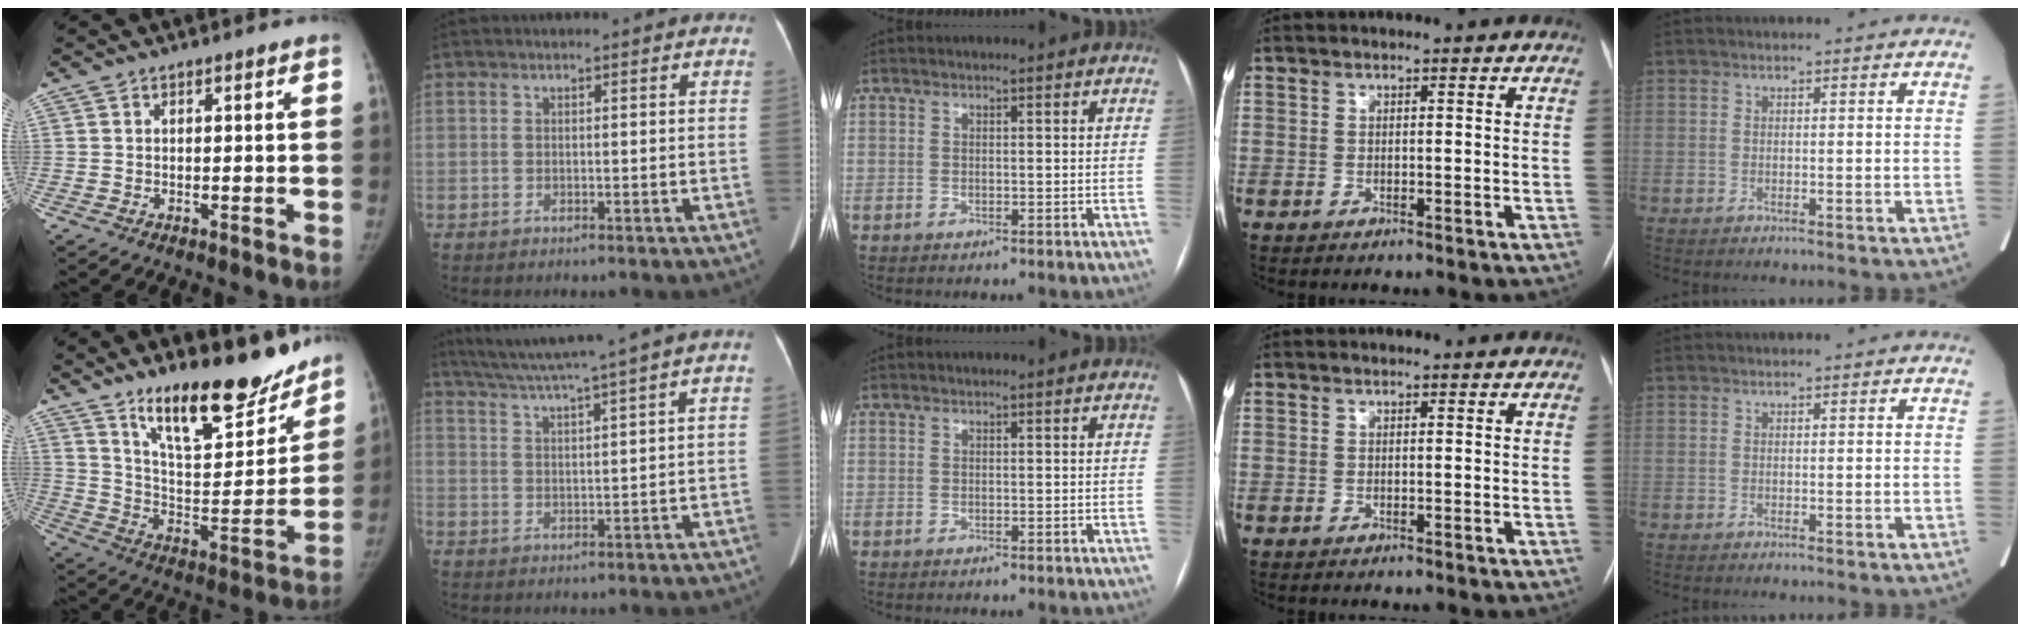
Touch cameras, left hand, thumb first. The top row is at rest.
{"thumb": {"total": 22.5, "force": [16.8, 7.4, 13.1], "torque": [-0.147, -0.102, 0.268]}, "index": {"total": 10.5, "force": [8.5, -2.2, 5.6], "torque": [-0.098, 0.010, 0.132]}}